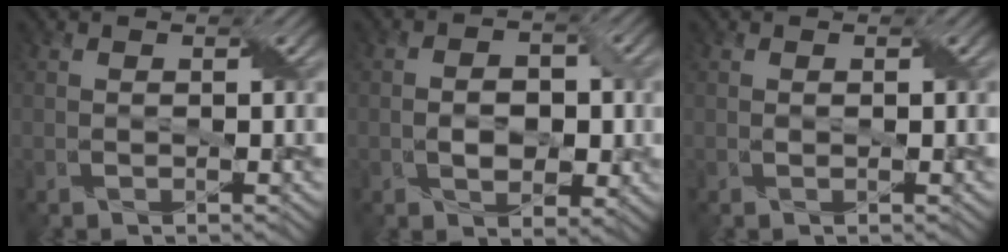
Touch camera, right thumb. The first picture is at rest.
{"total": 4.7, "force": [-0.7, 3.2, 3.5], "torque": [-0.046, -0.001, -0.010]}
{"total": 0.5, "force": [0.1, 0.1, 0.5], "torque": [-0.010, 0.001, 0.002]}